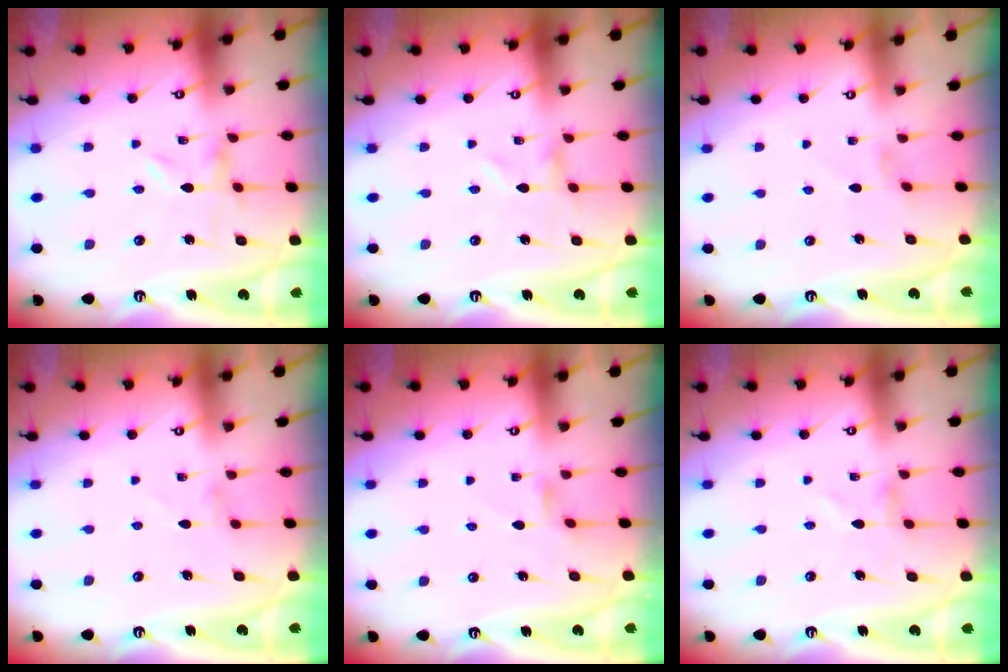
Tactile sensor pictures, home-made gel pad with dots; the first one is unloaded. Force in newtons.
{"total": 0.0}
{"total": 0.7, "press": 0.6, "slide": 0.4}
{"total": 0.0}
{"total": 2.2, "press": 2.1, "slide": 0.5}
{"total": 1.6, "press": 1.6, "slide": 0.2}